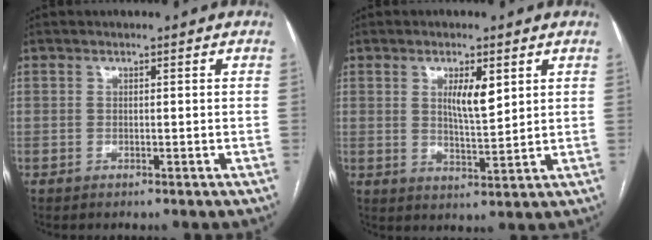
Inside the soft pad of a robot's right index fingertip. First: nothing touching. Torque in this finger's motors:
{"motor_torque": [0.46, 0.15, 0.18, 0.10]}